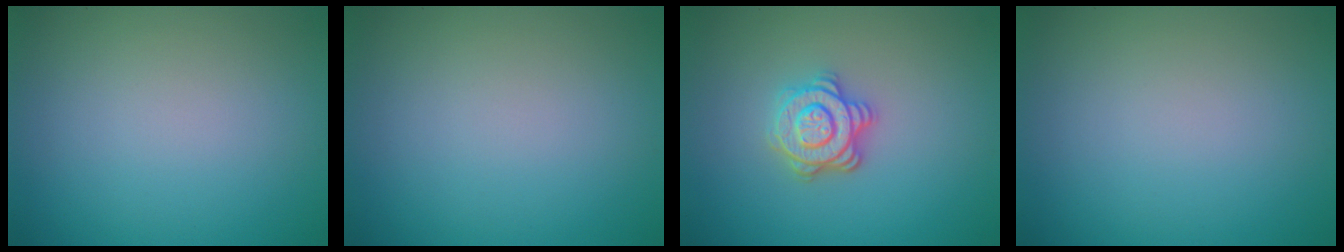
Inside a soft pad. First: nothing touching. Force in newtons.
{"total": 0.0}
{"total": 3.6, "press": 3.1, "slide": 1.9}
{"total": 0.0}